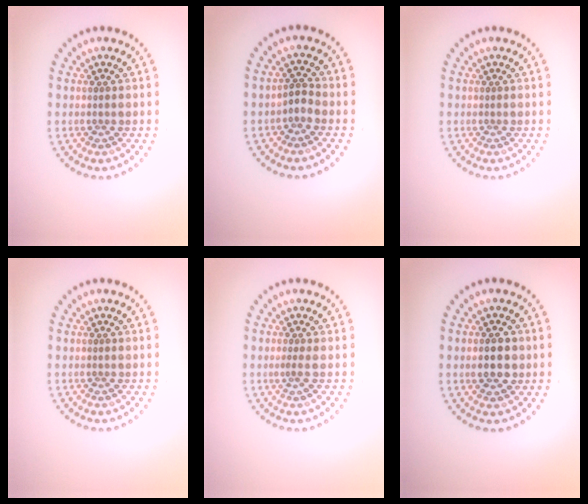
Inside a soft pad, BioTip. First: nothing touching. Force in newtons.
{"total": 1.2, "press": 0.9, "slide": 0.8}
{"total": 0.0}
{"total": 0.0}
{"total": 0.6, "press": 0.2, "slide": 0.6}
{"total": 2.3, "press": 2.3, "slide": 0.1}